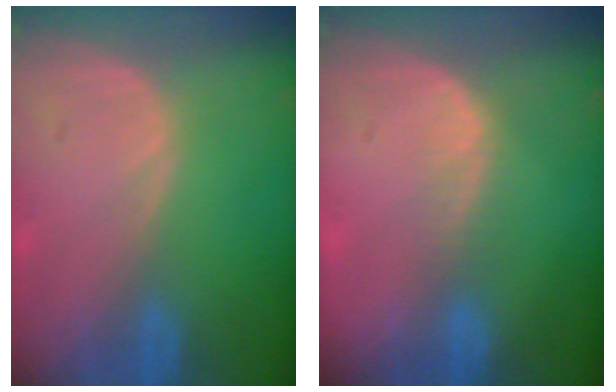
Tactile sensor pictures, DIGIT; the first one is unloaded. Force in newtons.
{"total": 2.3, "press": 1.6, "slide": 1.6}